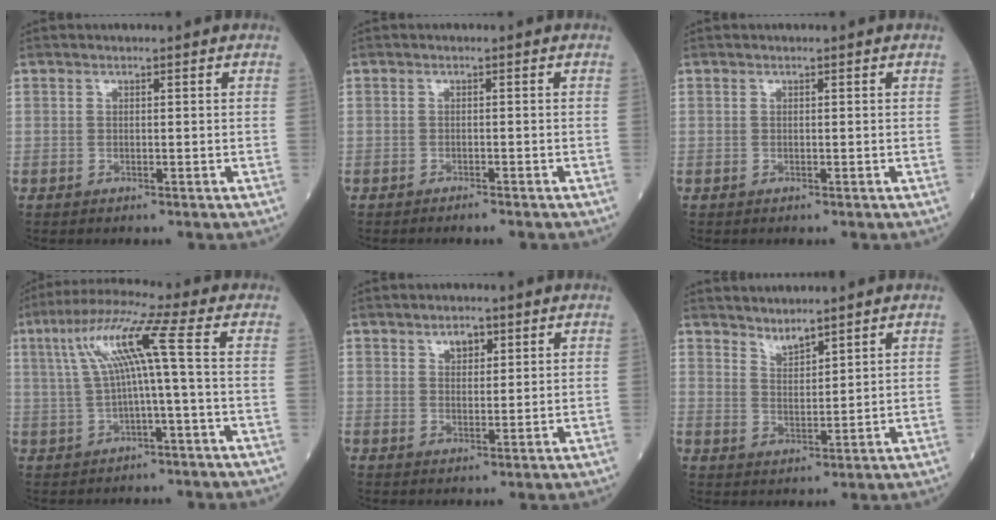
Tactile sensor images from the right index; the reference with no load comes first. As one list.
[{"total": 1.3, "force": [-1.2, 0.0, 0.5], "torque": [-0.011, 0.000, -0.018]}, {"total": 0.0}, {"total": 8.9, "force": [1.0, -0.8, 8.8], "torque": [-0.168, 0.032, 0.024]}, {"total": 2.7, "force": [1.6, 1.5, 1.6], "torque": [-0.024, 0.000, 0.028]}, {"total": 3.0, "force": [2.9, 0.4, 0.9], "torque": [-0.017, -0.002, 0.057]}]